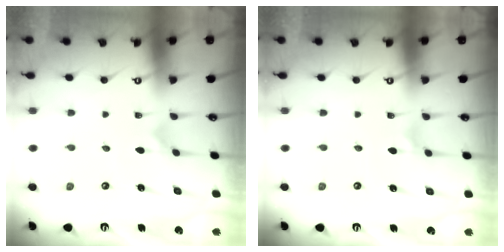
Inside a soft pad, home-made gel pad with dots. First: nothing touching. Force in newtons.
{"total": 1.8, "press": 1.8, "slide": 0.1}